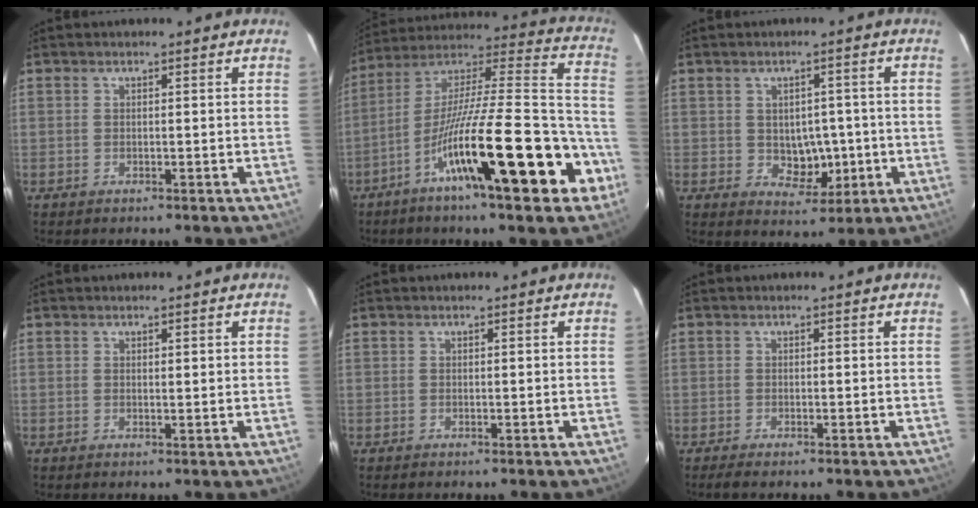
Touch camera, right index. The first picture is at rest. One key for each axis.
{"total": 25.3, "fx": -11.6, "fy": 3.3, "fz": 22.3, "tx": -0.319, "ty": -0.003, "tz": -0.185}
{"total": 5.4, "fx": -0.4, "fy": 3.9, "fz": 3.7, "tx": -0.043, "ty": 0.005, "tz": 0.007}
{"total": 0.6, "fx": 0.4, "fy": 0.1, "fz": 0.5, "tx": -0.008, "ty": 0.000, "tz": 0.006}
{"total": 0.0}
{"total": 1.2, "fx": -1.0, "fy": -0.1, "fz": 0.7, "tx": -0.016, "ty": -0.004, "tz": -0.019}